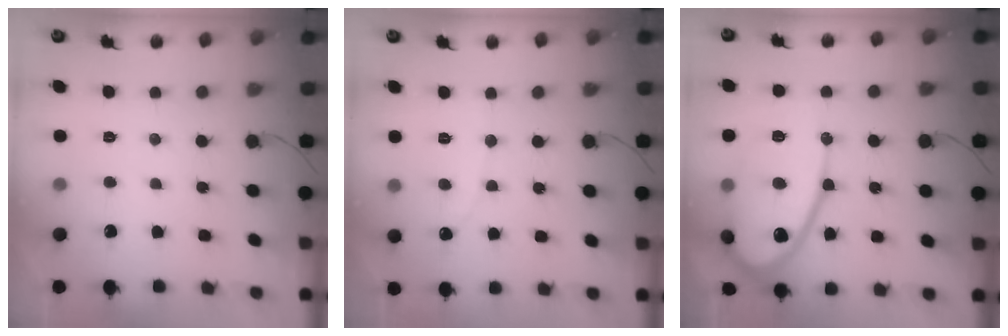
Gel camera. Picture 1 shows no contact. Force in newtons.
{"total": 1.7, "press": 1.6, "slide": 0.1}
{"total": 16.8, "press": 16.7, "slide": 1.2}